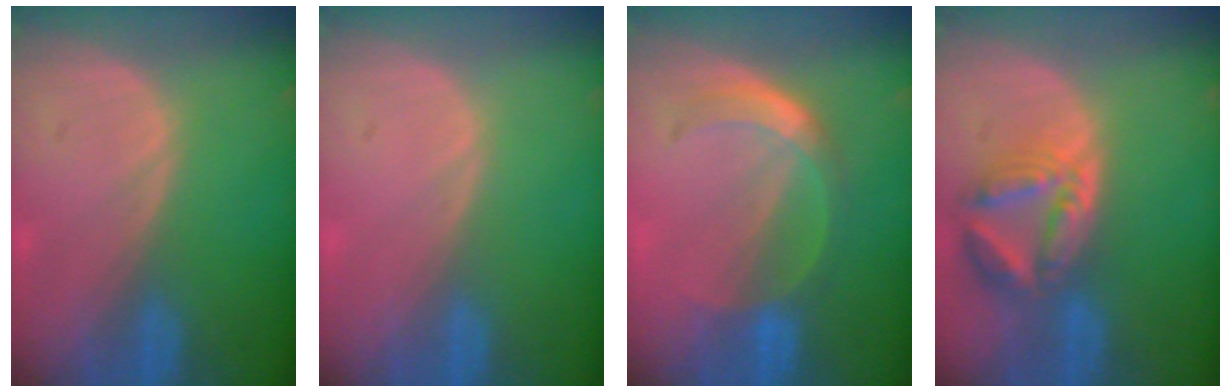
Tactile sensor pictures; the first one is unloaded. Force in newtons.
{"total": 0.0}
{"total": 6.0, "press": 5.2, "slide": 3.1}
{"total": 8.0, "press": 7.0, "slide": 3.8}